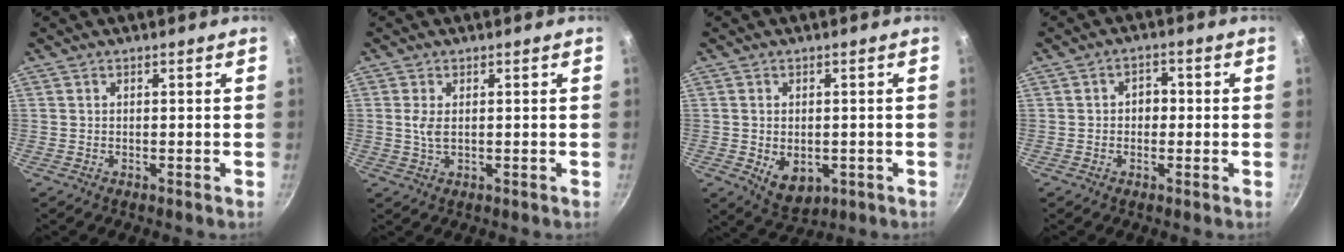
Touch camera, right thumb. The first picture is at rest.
{"total": 2.7, "force": [0.4, 1.4, 2.3], "torque": [-0.044, -0.004, 0.010]}
{"total": 6.7, "force": [-1.1, 4.6, 4.7], "torque": [-0.060, -0.009, -0.004]}
{"total": 3.3, "force": [-0.2, 2.6, 1.9], "torque": [-0.005, 0.010, -0.007]}